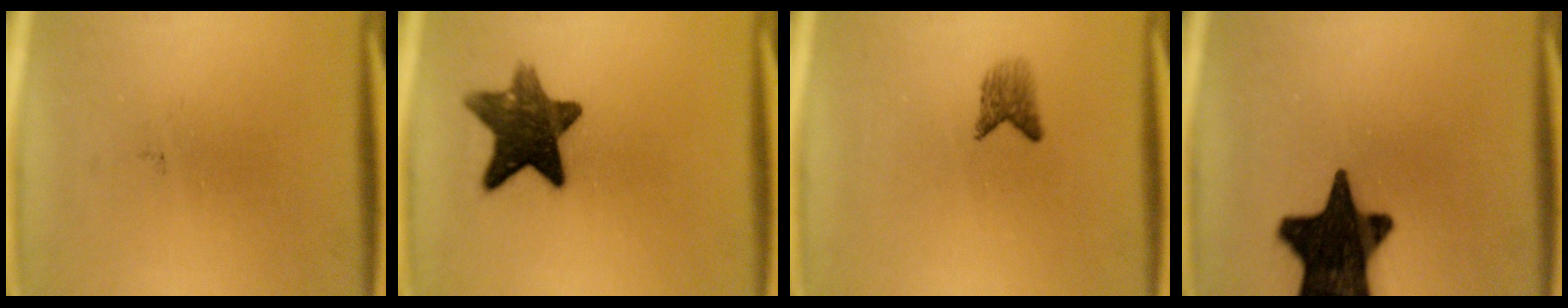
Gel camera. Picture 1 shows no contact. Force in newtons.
{"total": 11.3}
{"total": 2.3}
{"total": 18.9}